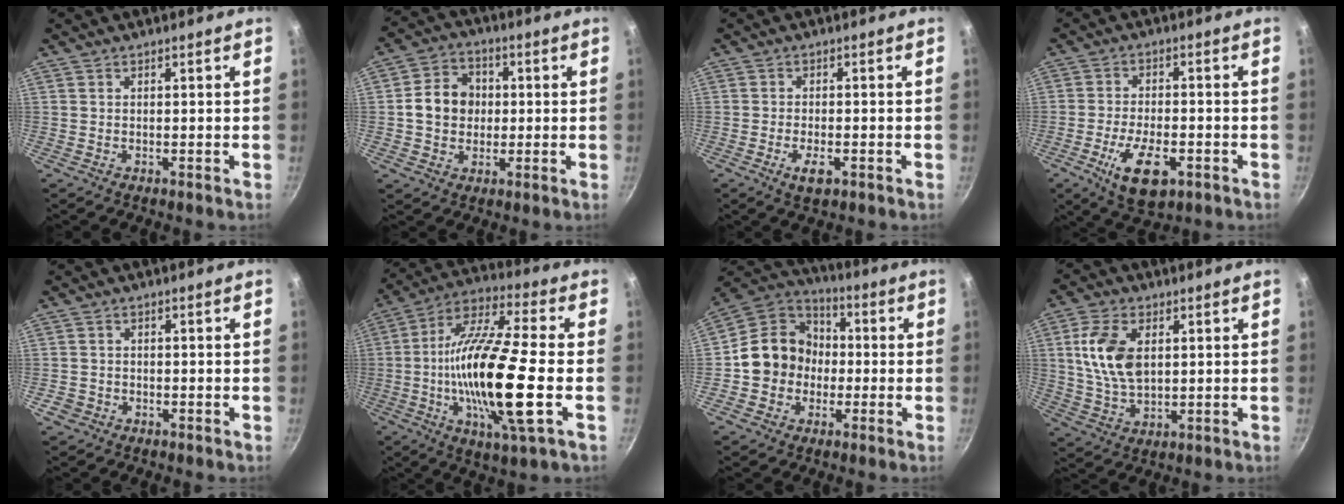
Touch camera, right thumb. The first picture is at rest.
{"total": 9.3, "force": [0.3, 7.9, 4.9], "torque": [-0.055, 0.015, -0.007]}
{"total": 3.9, "force": [-1.7, 1.7, 3.0], "torque": [-0.058, 0.004, -0.027]}
{"total": 10.6, "force": [-4.3, 5.0, 8.3], "torque": [-0.144, 0.008, -0.068]}
{"total": 2.4, "force": [-1.1, 2.0, 0.7], "torque": [-0.013, 0.012, -0.014]}
{"total": 22.1, "force": [-3.4, 4.6, 21.3], "torque": [-0.404, 0.016, -0.074]}
{"total": 13.1, "force": [-1.4, 11.7, 5.7], "torque": [-0.056, 0.037, -0.041]}
{"total": 11.0, "force": [2.3, 6.5, 8.6], "torque": [-0.158, -0.009, 0.047]}